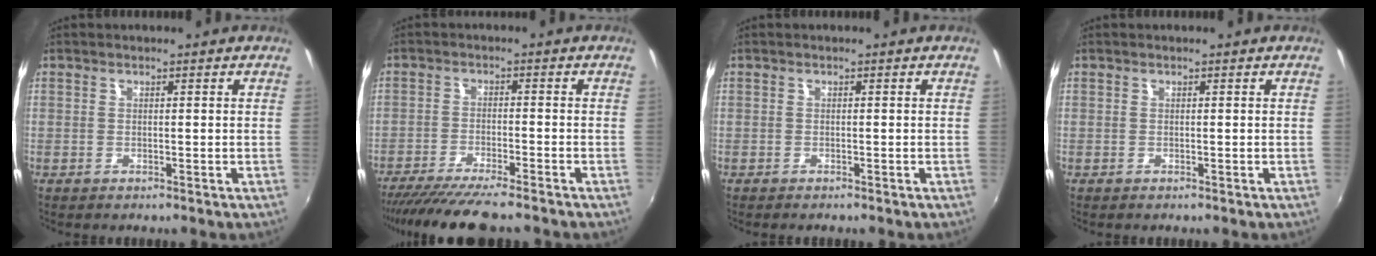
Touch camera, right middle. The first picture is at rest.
{"total": 11.6, "force": [-10.0, 0.7, 5.8], "torque": [-0.124, -0.032, -0.164]}
{"total": 0.5, "force": [-0.5, 0.1, 0.2], "torque": [-0.003, -0.004, -0.010]}
{"total": 0.0}